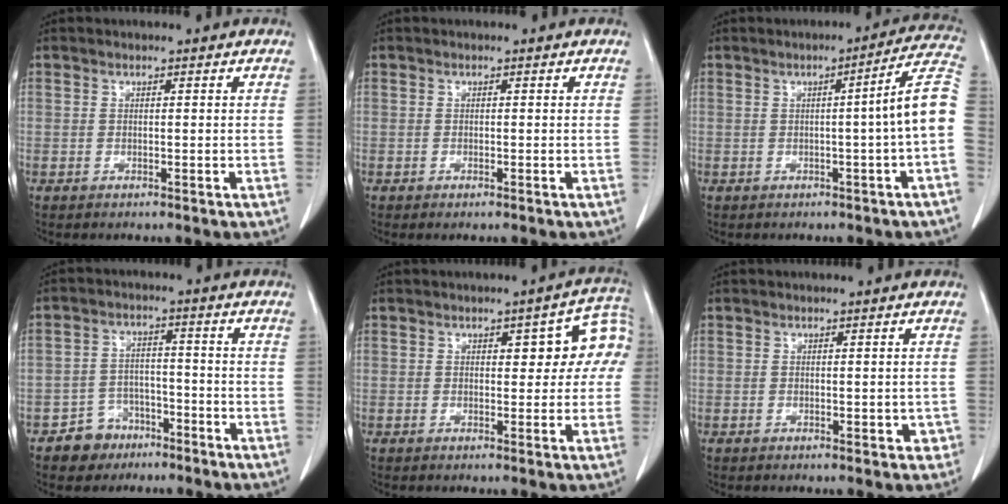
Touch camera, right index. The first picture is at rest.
{"total": 0.0}
{"total": 8.2, "force": [-0.6, -1.1, 8.1], "torque": [-0.093, 0.017, -0.014]}
{"total": 5.6, "force": [-3.6, 4.2, 0.5], "torque": [0.004, 0.016, -0.056]}
{"total": 7.4, "force": [1.8, 3.2, 6.5], "torque": [-0.061, 0.031, 0.018]}
{"total": 2.2, "force": [-0.4, 1.3, 1.7], "torque": [-0.010, 0.007, 0.000]}